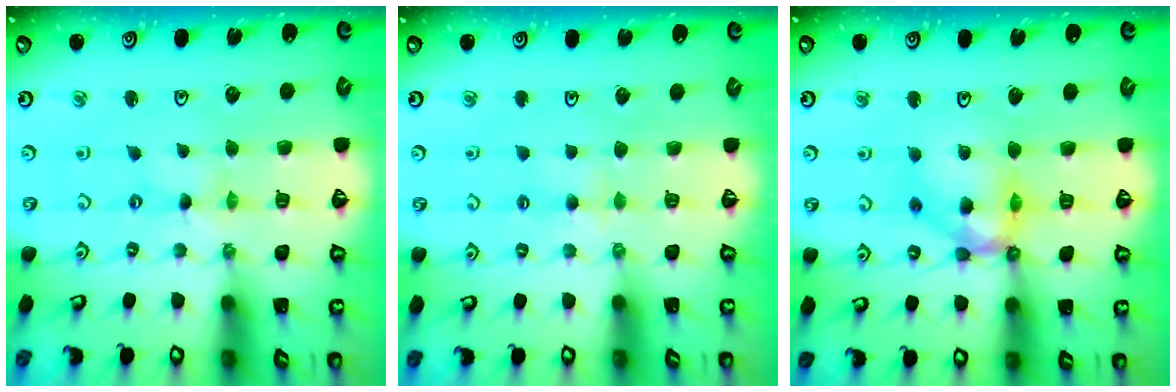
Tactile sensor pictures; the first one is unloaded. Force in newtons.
{"total": 4.0, "press": 4.0, "slide": 0.6}
{"total": 13.3, "press": 13.2, "slide": 1.6}